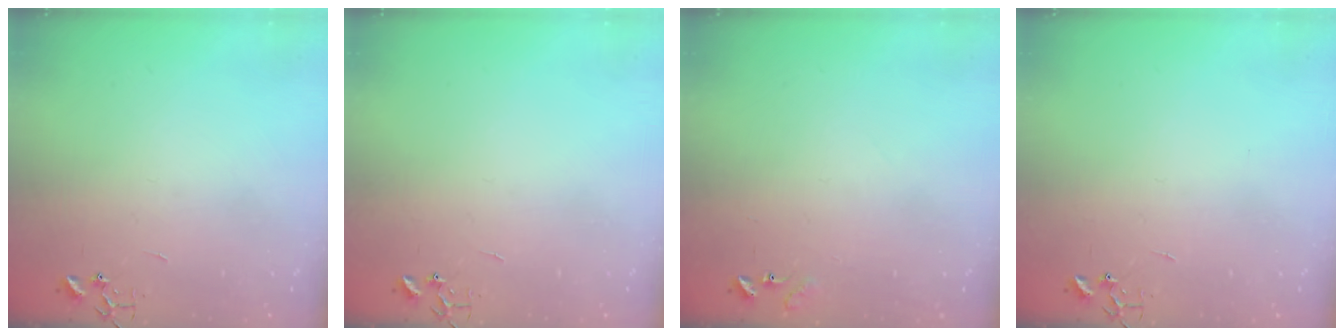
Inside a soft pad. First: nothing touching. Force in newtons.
{"total": 0.0}
{"total": 7.7, "press": 7.6, "slide": 0.6}
{"total": 0.0}